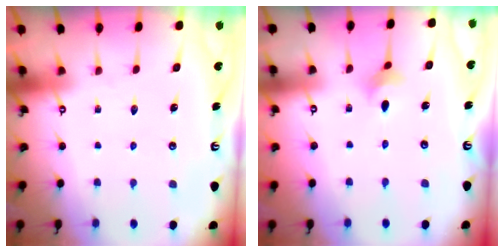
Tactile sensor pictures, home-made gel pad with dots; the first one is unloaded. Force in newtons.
{"total": 2.2, "press": 2.1, "slide": 0.4}